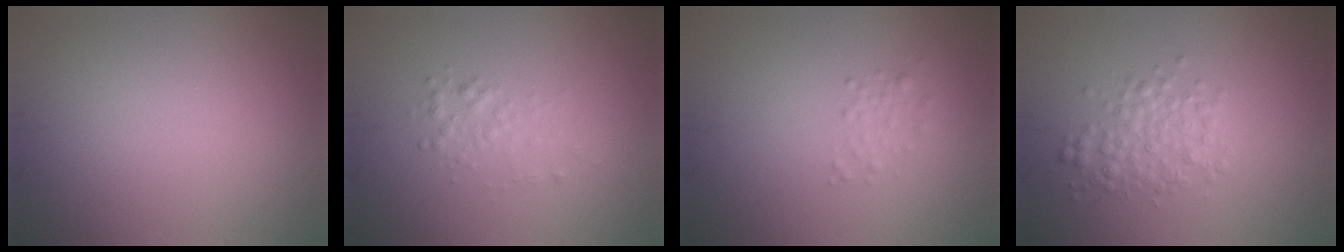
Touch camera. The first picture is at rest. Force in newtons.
{"total": 1.4, "press": 1.4, "slide": 0.1}
{"total": 1.5, "press": 1.5, "slide": 0.0}
{"total": 2.8, "press": 2.8, "slide": 0.0}